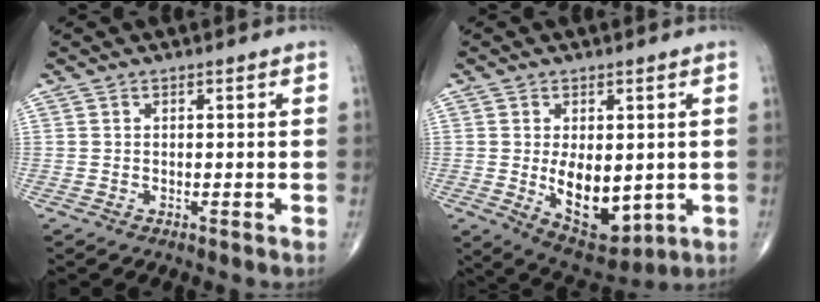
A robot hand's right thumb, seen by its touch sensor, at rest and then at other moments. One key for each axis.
{"total": 11.6, "fx": -1.0, "fy": 6.5, "fz": 9.6, "tx": -0.119, "ty": -0.018, "tz": 0.007}